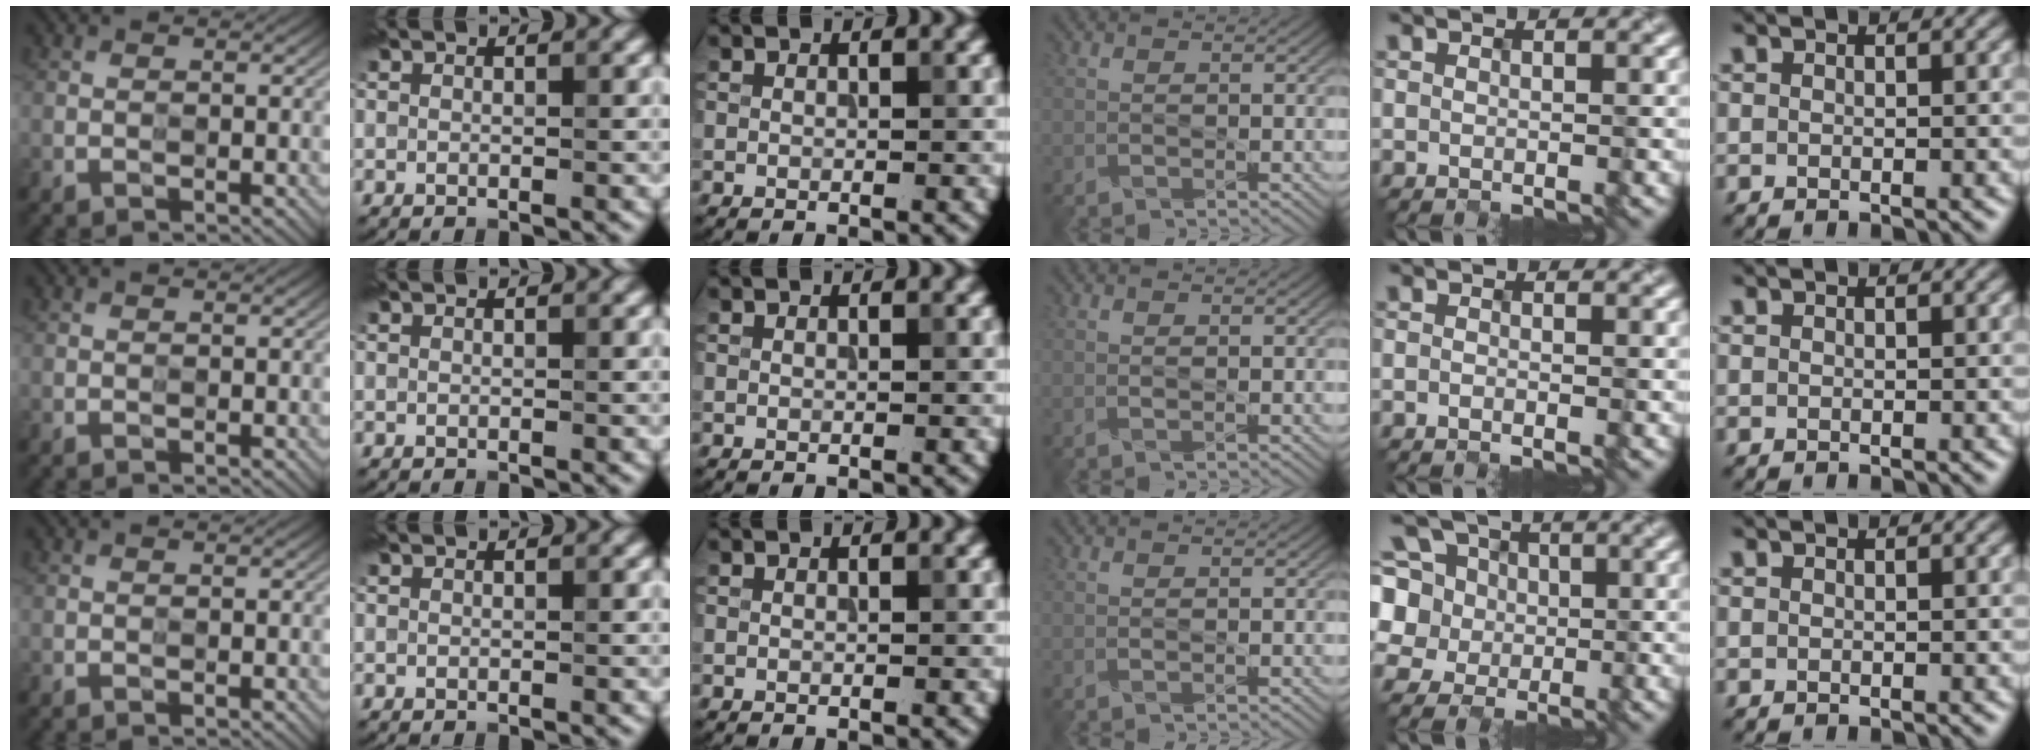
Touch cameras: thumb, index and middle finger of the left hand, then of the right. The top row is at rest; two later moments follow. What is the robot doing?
{"motion": "insert", "object": "pill capsule"}